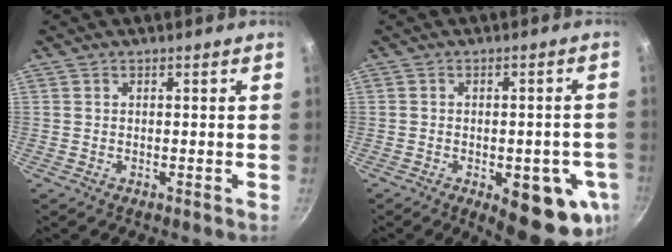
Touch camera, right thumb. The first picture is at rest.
{"total": 14.2, "force": [-4.8, 6.0, 11.9], "torque": [-0.102, 0.000, -0.055]}